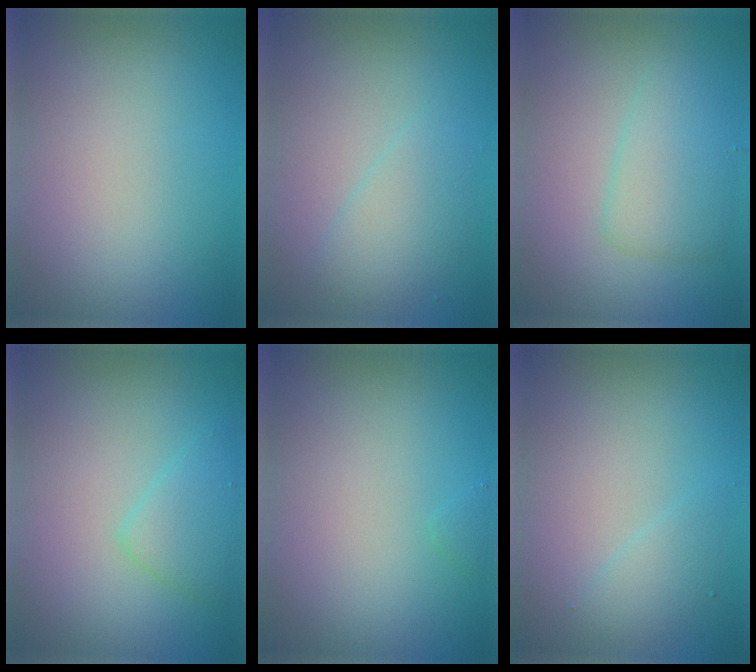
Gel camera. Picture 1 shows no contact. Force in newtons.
{"total": 2.5, "press": 2.5, "slide": 0.1}
{"total": 3.1, "press": 3.1, "slide": 0.1}
{"total": 2.5, "press": 2.5, "slide": 0.1}
{"total": 0.5, "press": 0.5, "slide": 0.0}
{"total": 1.6, "press": 1.6, "slide": 0.3}